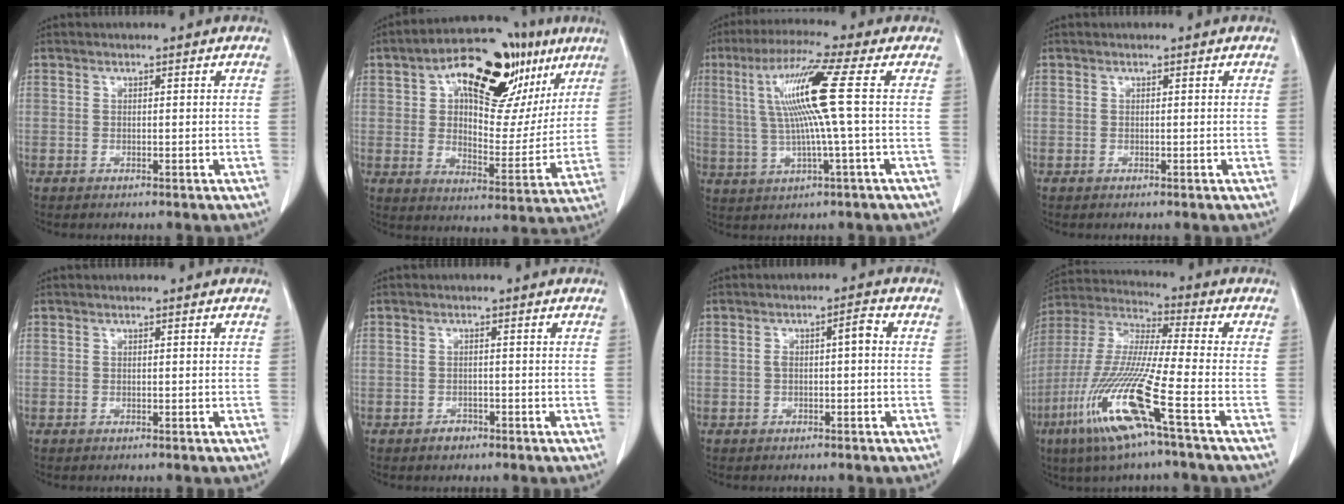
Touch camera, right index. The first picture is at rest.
{"total": 23.2, "force": [11.2, 11.4, 16.9], "torque": [-0.254, 0.047, 0.171]}
{"total": 11.3, "force": [1.9, -1.5, 11.0], "torque": [-0.215, 0.014, 0.036]}
{"total": 0.0}
{"total": 0.0}
{"total": 1.5, "force": [-1.0, 1.0, 0.4], "torque": [-0.005, 0.004, -0.014]}
{"total": 3.0, "force": [0.1, 0.7, 3.0], "torque": [-0.054, 0.016, 0.002]}
{"total": 16.3, "force": [-7.4, -0.3, 14.6], "torque": [-0.314, -0.030, -0.150]}